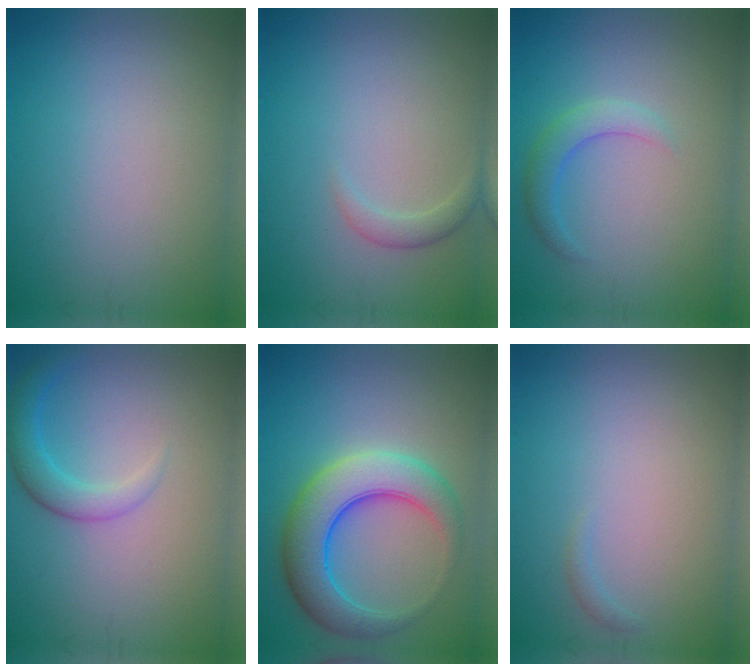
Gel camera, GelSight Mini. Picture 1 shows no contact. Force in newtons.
{"total": 1.3, "press": 1.3, "slide": 0.0}
{"total": 2.3, "press": 2.3, "slide": 0.1}
{"total": 2.8, "press": 2.8, "slide": 0.1}
{"total": 7.4, "press": 7.4, "slide": 0.3}
{"total": 0.6, "press": 0.6, "slide": 0.1}